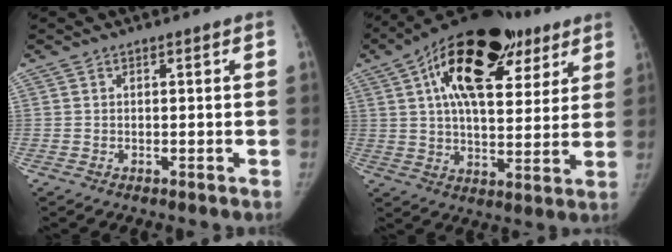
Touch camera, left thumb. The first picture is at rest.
{"total": 25.1, "force": [11.5, 12.6, 18.4], "torque": [-0.257, 0.006, 0.178]}